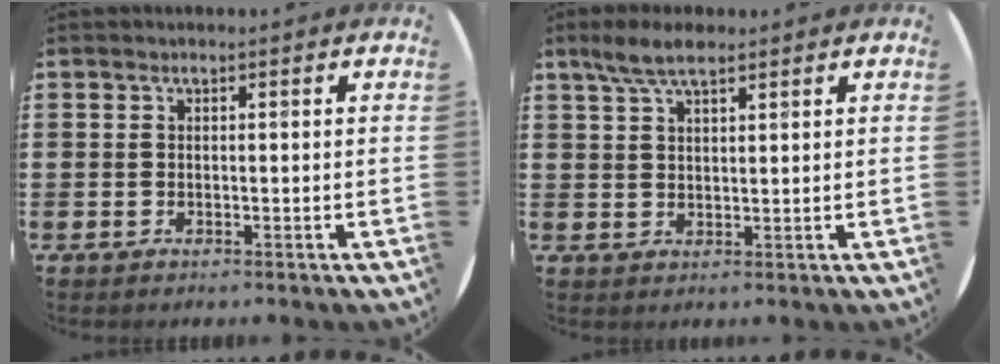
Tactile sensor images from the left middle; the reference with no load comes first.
{"total": 4.8, "force": [3.6, 1.4, 2.8], "torque": [-0.055, -0.001, 0.063]}